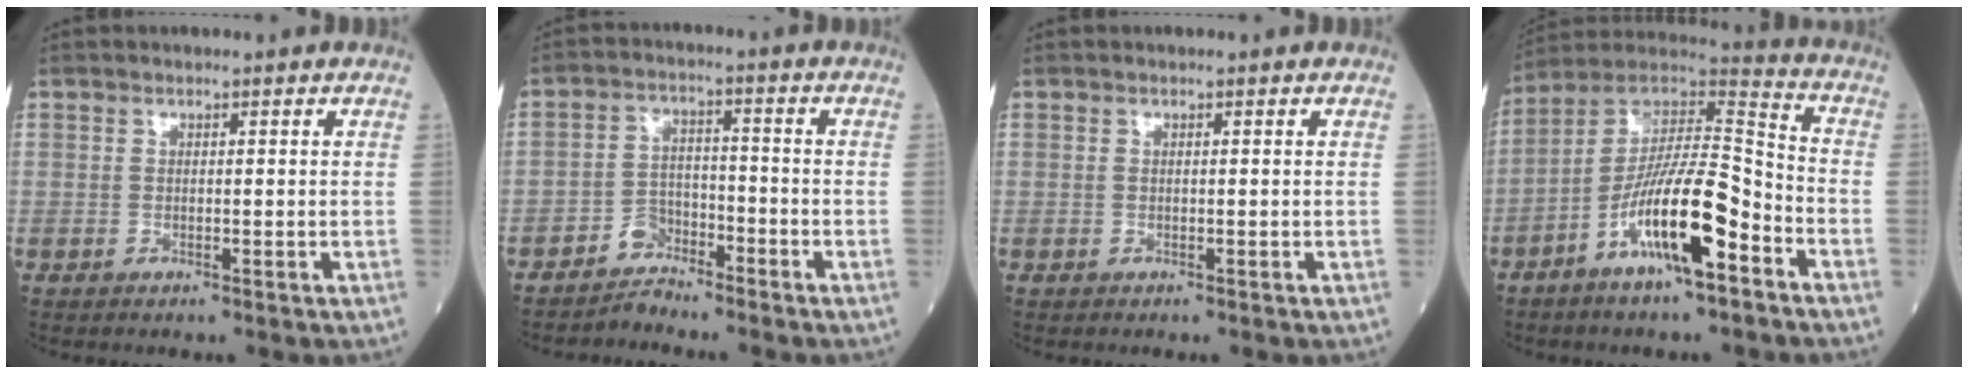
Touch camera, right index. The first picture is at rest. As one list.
[{"total": 3.7, "force": [-3.4, 1.4, 0.0], "torque": [0.003, 0.000, -0.065]}, {"total": 0.0}, {"total": 15.8, "force": [-7.0, 2.7, 13.9], "torque": [-0.258, 0.007, -0.124]}]